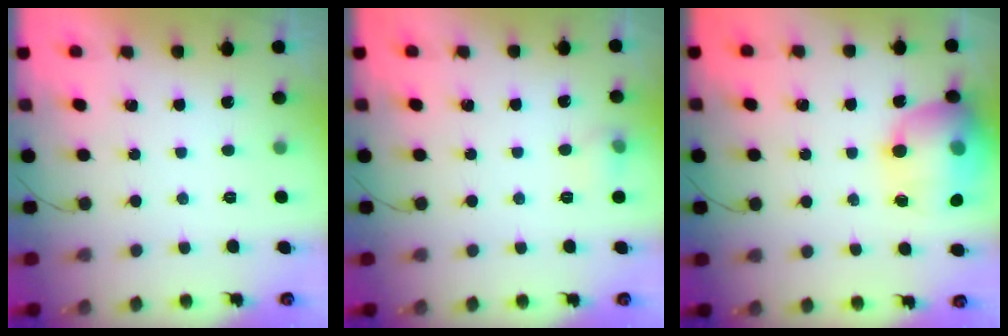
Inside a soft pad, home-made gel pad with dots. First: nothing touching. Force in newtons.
{"total": 5.3, "press": 5.0, "slide": 1.7}
{"total": 18.5, "press": 18.3, "slide": 2.9}